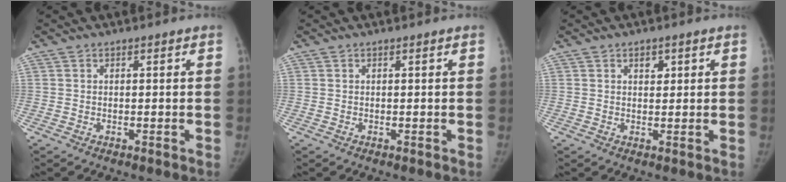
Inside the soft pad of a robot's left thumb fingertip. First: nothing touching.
{"total": 0.0}
{"total": 2.1, "force": [1.0, 1.3, 1.3], "torque": [-0.009, -0.004, 0.016]}